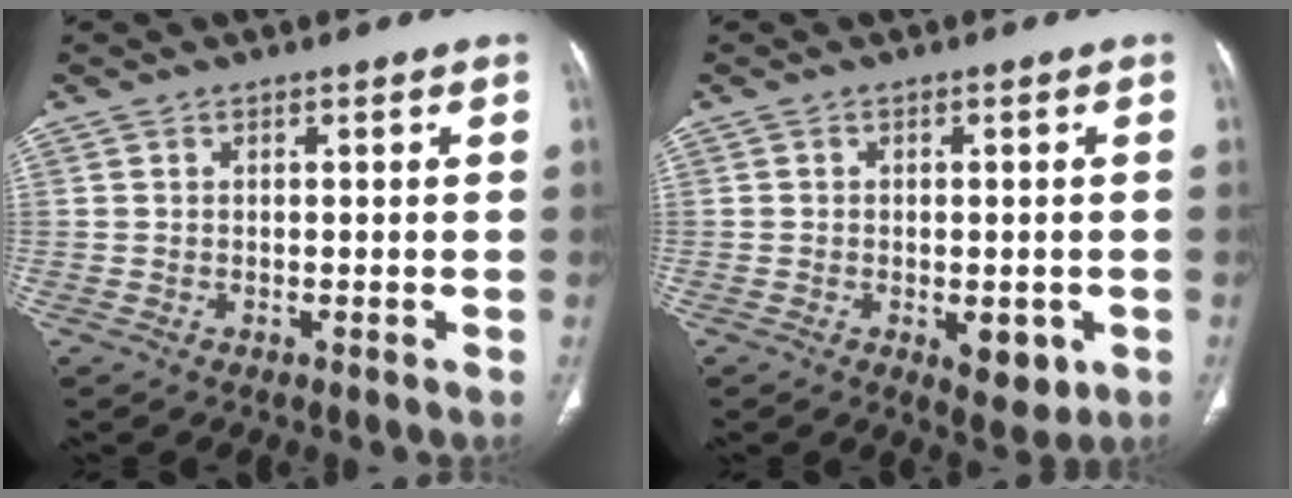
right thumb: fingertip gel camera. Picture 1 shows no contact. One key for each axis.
{"total": 5.6, "fx": -1.7, "fy": 2.8, "fz": 4.6, "tx": -0.047, "ty": -0.004, "tz": -0.014}